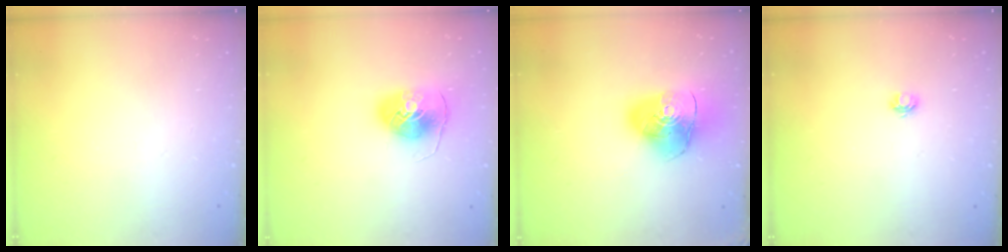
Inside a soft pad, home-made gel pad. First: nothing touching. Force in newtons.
{"total": 9.0, "press": 8.8, "slide": 1.5}
{"total": 14.3, "press": 14.2, "slide": 1.9}
{"total": 3.7, "press": 3.7, "slide": 0.5}